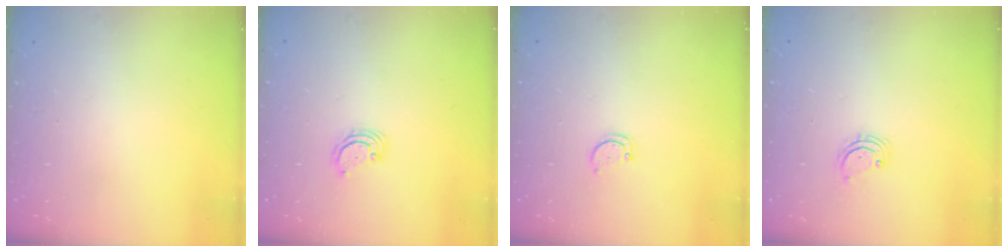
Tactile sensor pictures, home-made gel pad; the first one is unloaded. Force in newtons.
{"total": 3.6, "press": 3.6, "slide": 0.4}
{"total": 2.6, "press": 2.5, "slide": 0.4}
{"total": 2.1, "press": 2.1, "slide": 0.3}